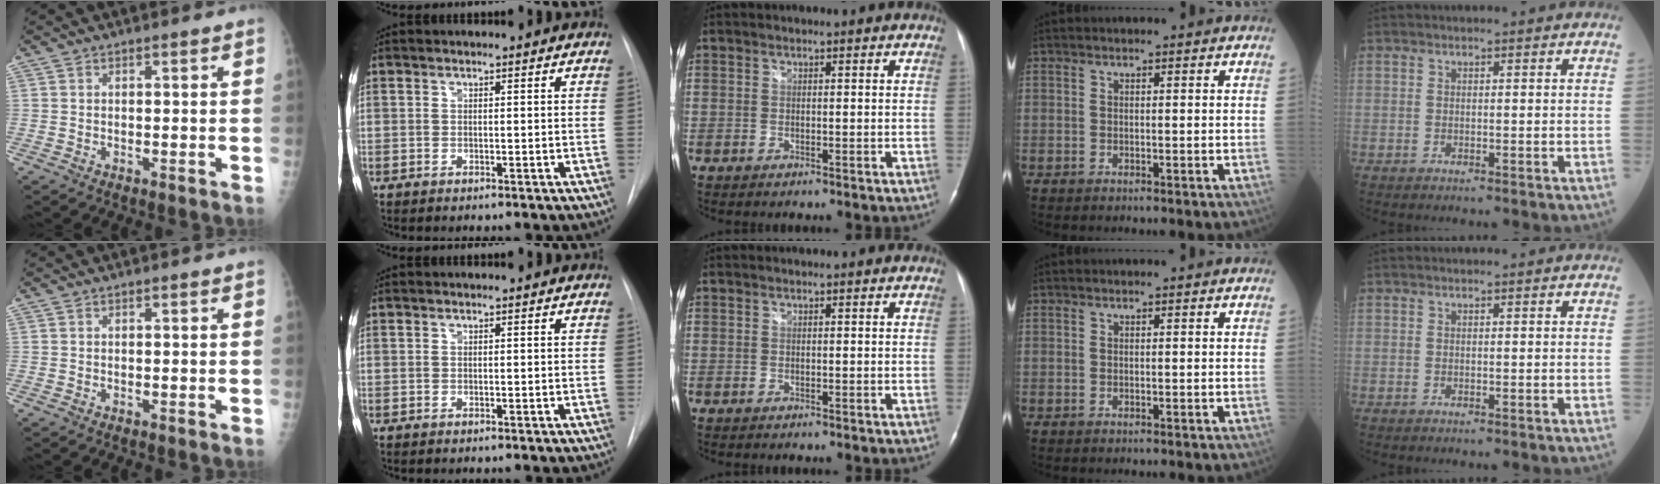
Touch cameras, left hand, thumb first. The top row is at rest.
{}